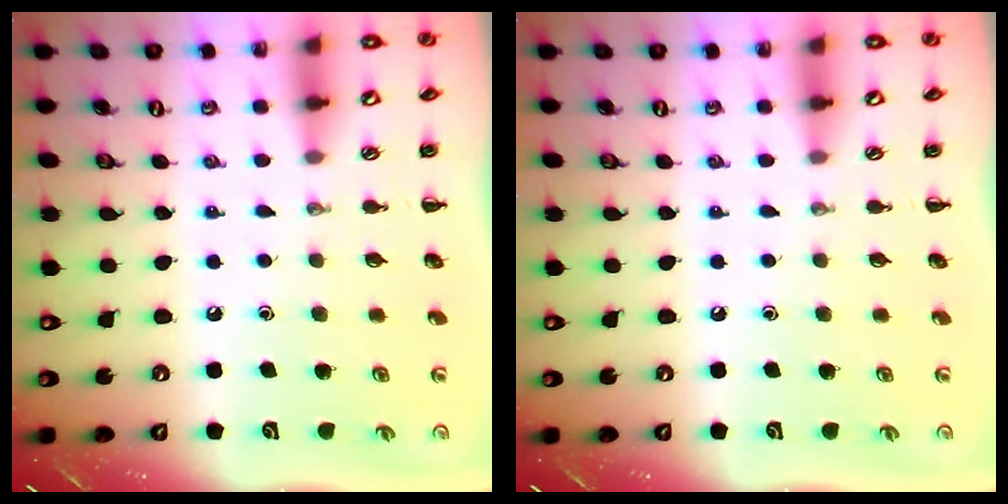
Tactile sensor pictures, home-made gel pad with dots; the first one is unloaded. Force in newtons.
{"total": 0.0}